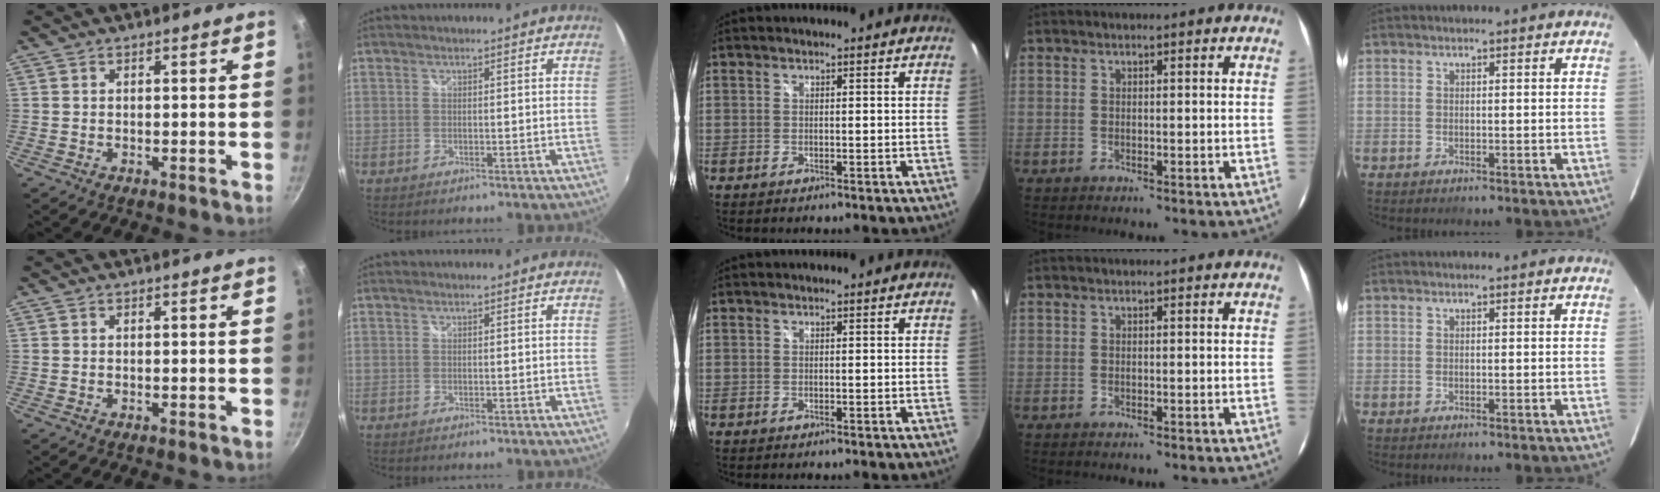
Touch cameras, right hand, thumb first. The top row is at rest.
{}